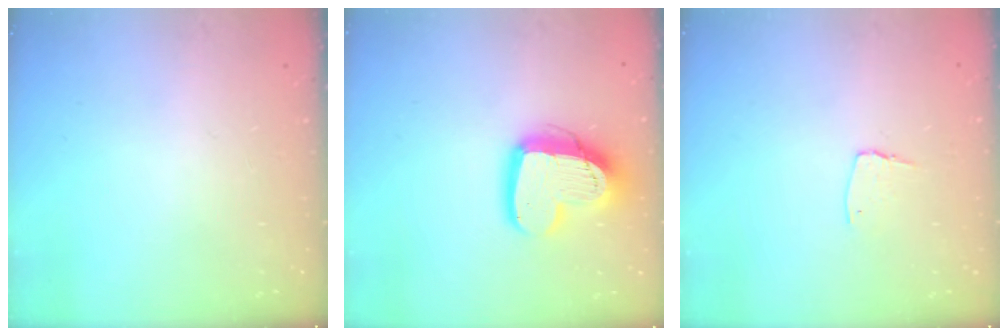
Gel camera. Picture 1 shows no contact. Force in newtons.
{"total": 15.5, "press": 15.4, "slide": 1.4}
{"total": 5.4, "press": 5.3, "slide": 0.5}